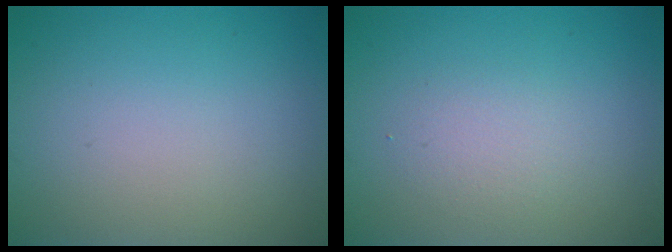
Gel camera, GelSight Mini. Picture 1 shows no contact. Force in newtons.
{"total": 1.7, "press": 1.7, "slide": 0.1}